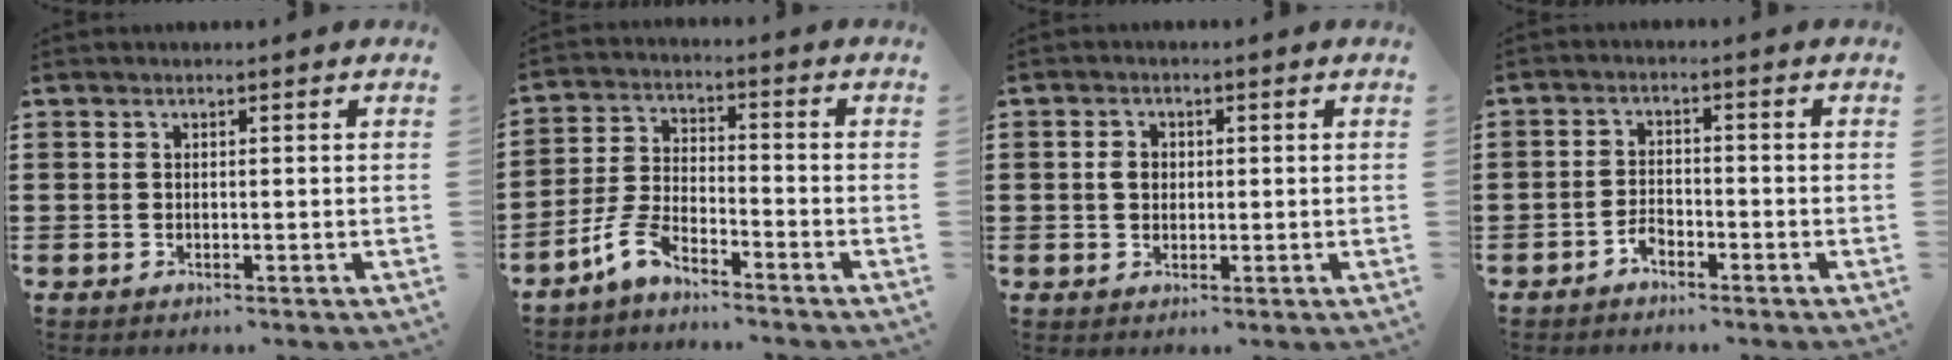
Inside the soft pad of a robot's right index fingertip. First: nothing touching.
{"total": 5.7, "force": [-4.8, 1.3, 2.7], "torque": [-0.072, 0.002, -0.097]}
{"total": 2.0, "force": [0.0, 1.6, 1.2], "torque": [-0.026, 0.009, -0.001]}
{"total": 2.3, "force": [-2.0, 1.1, 0.6], "torque": [-0.018, 0.005, -0.041]}